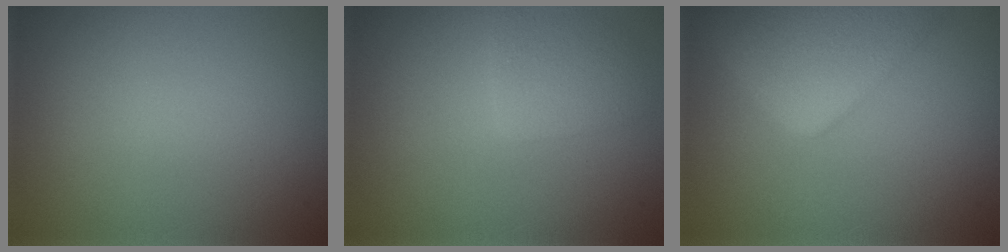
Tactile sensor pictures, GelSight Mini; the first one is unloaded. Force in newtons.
{"total": 2.1, "press": 2.1, "slide": 0.1}
{"total": 6.6, "press": 6.6, "slide": 0.4}